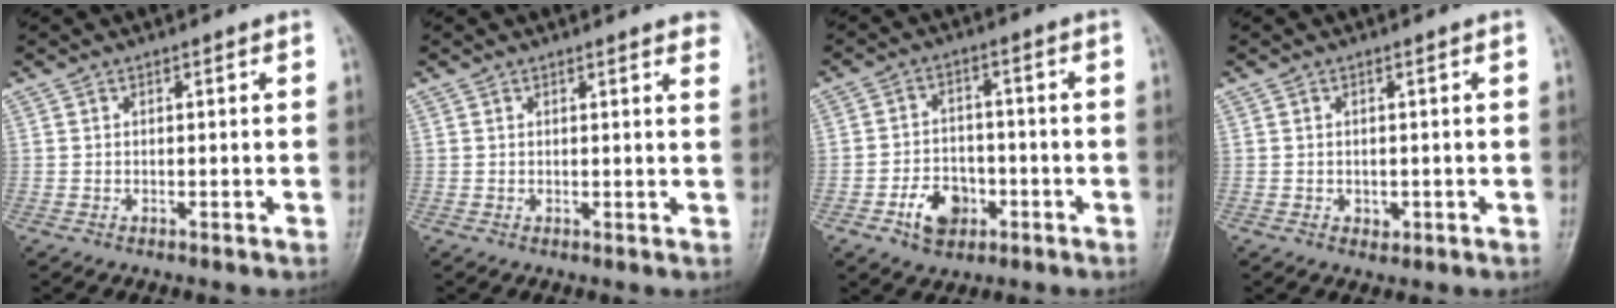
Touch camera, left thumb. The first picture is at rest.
{"total": 5.2, "force": [4.3, 1.0, 2.8], "torque": [-0.017, -0.009, 0.032]}
{"total": 7.5, "force": [-3.2, 5.6, 3.9], "torque": [-0.039, 0.021, -0.053]}
{"total": 1.3, "force": [-0.2, 1.1, 0.7], "torque": [-0.006, 0.000, 0.001]}